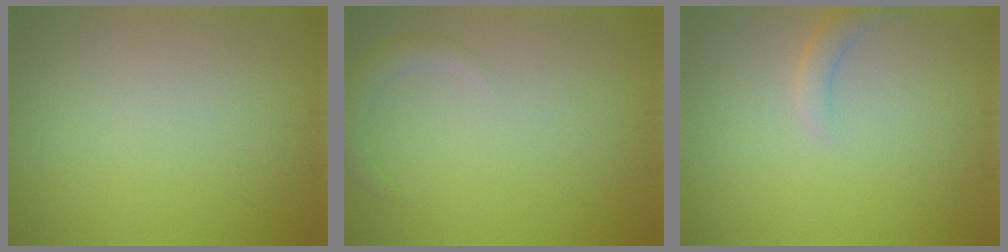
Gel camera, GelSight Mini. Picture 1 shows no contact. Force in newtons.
{"total": 1.8, "press": 1.8, "slide": 0.1}
{"total": 1.6, "press": 1.5, "slide": 0.2}